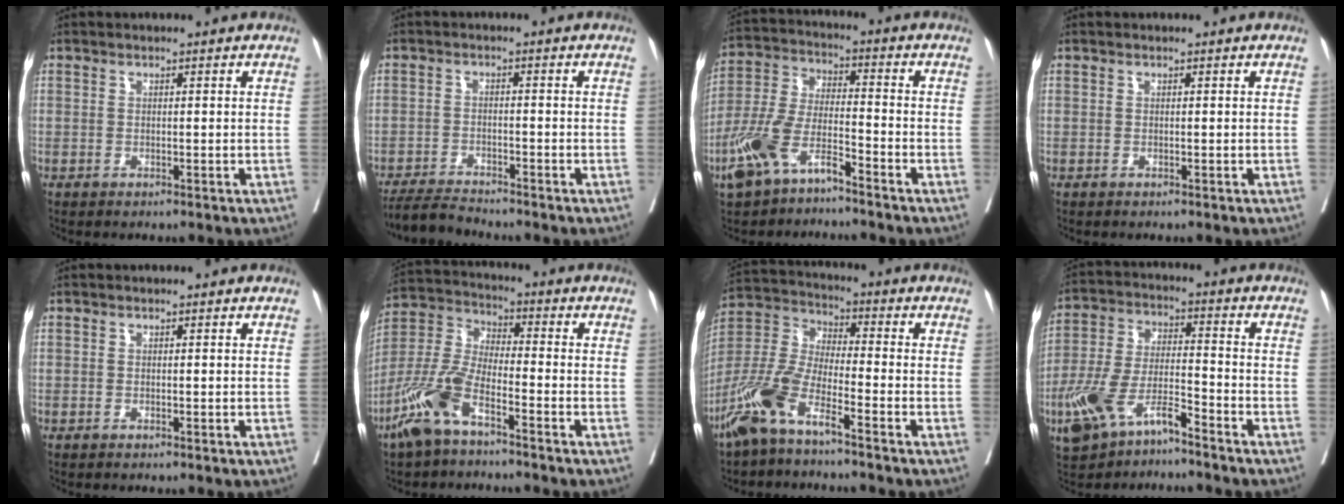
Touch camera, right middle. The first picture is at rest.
{"total": 4.1, "force": [-4.1, -0.4, 0.5], "torque": [-0.009, -0.018, -0.075]}
{"total": 10.1, "force": [-6.5, 3.3, 7.0], "torque": [-0.163, -0.004, -0.132]}
{"total": 0.0}
{"total": 0.0}
{"total": 10.5, "force": [-6.6, 2.8, 7.7], "torque": [-0.183, -0.013, -0.141]}
{"total": 10.2, "force": [-6.8, 1.9, 7.3], "torque": [-0.173, -0.009, -0.145]}
{"total": 10.7, "force": [-6.8, 3.3, 7.5], "torque": [-0.167, -0.006, -0.129]}